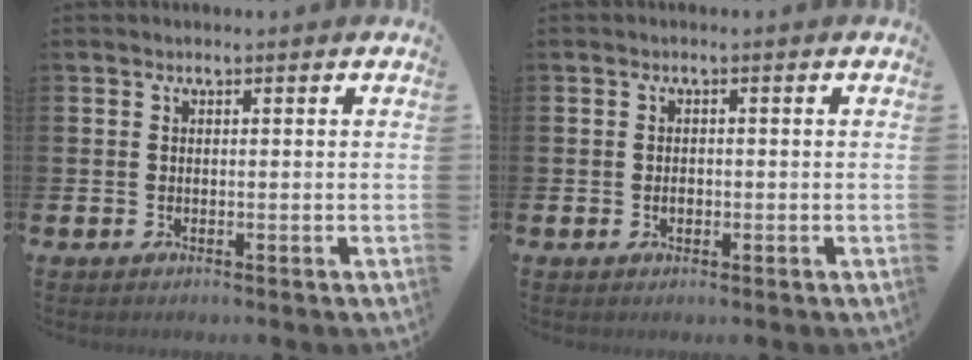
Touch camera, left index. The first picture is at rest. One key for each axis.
{"total": 1.2, "fx": -0.3, "fy": 0.8, "fz": 0.8, "tx": -0.015, "ty": 0.005, "tz": -0.008}